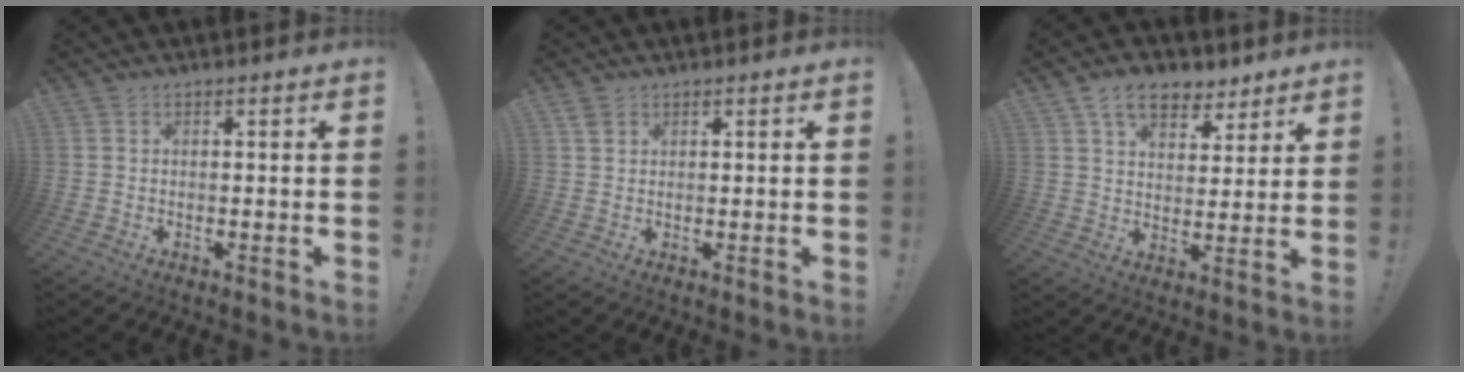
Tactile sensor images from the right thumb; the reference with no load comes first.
{"total": 2.0, "force": [1.4, 1.2, 0.8], "torque": [-0.015, 0.000, 0.027]}
{"total": 11.3, "force": [7.0, 6.8, 5.7], "torque": [-0.090, -0.028, 0.134]}